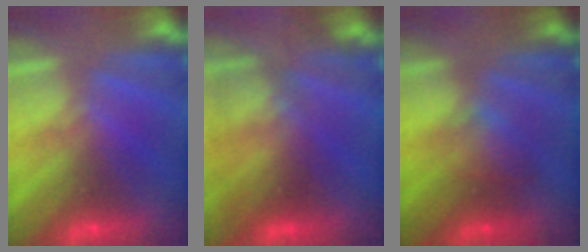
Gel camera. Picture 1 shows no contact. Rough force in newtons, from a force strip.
{"total": 2.7}
{"total": 2.3}